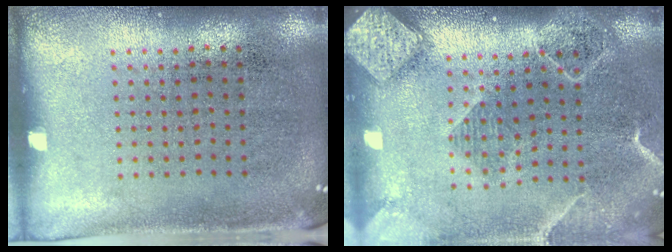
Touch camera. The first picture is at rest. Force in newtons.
{"total": 2.4, "press": 2.0, "slide": 1.2}